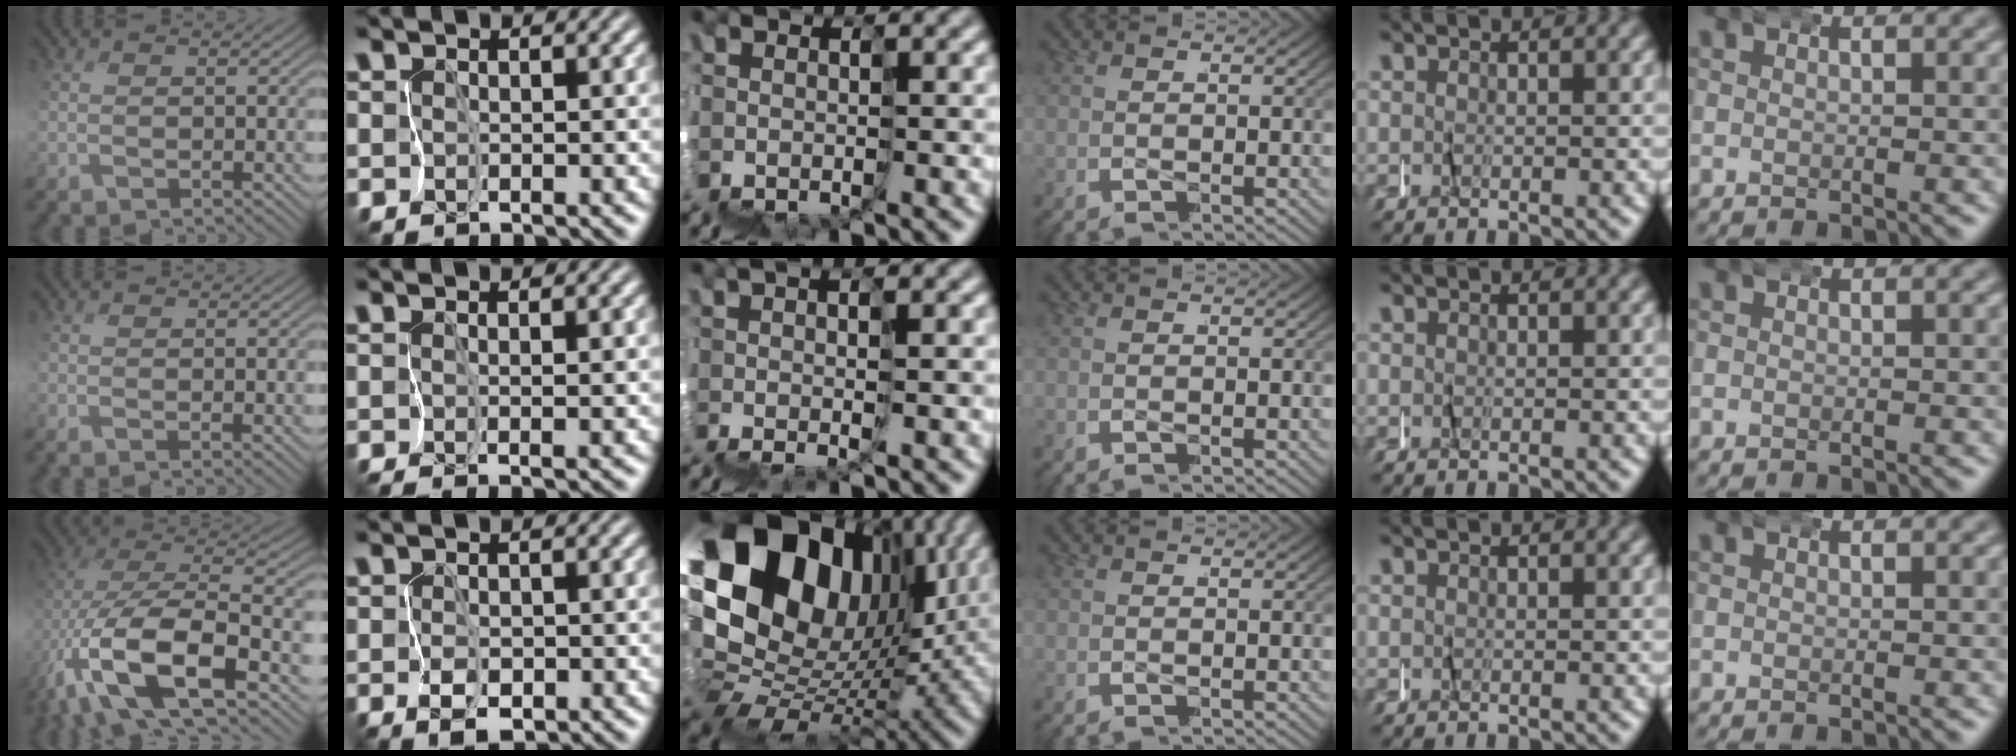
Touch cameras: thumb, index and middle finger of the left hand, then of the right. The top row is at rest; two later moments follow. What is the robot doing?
{"motion": "wrap", "object": "felt sheet"}